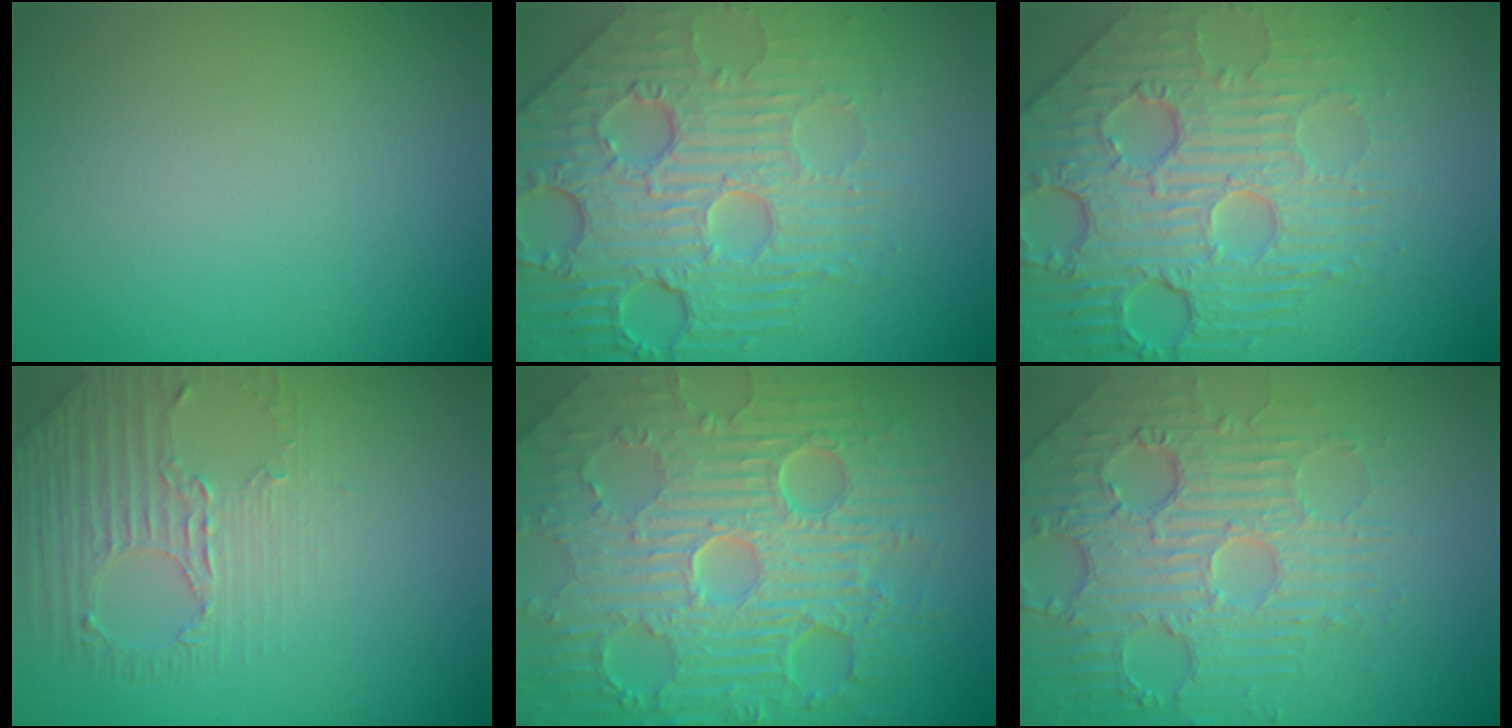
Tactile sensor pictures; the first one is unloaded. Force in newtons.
{"total": 7.9, "press": 5.6, "slide": 5.5}
{"total": 7.9, "press": 5.6, "slide": 5.5}
{"total": 1.8, "press": 1.5, "slide": 1.0}
{"total": 11.7, "press": 7.4, "slide": 9.0}
{"total": 5.1, "press": 4.3, "slide": 2.7}